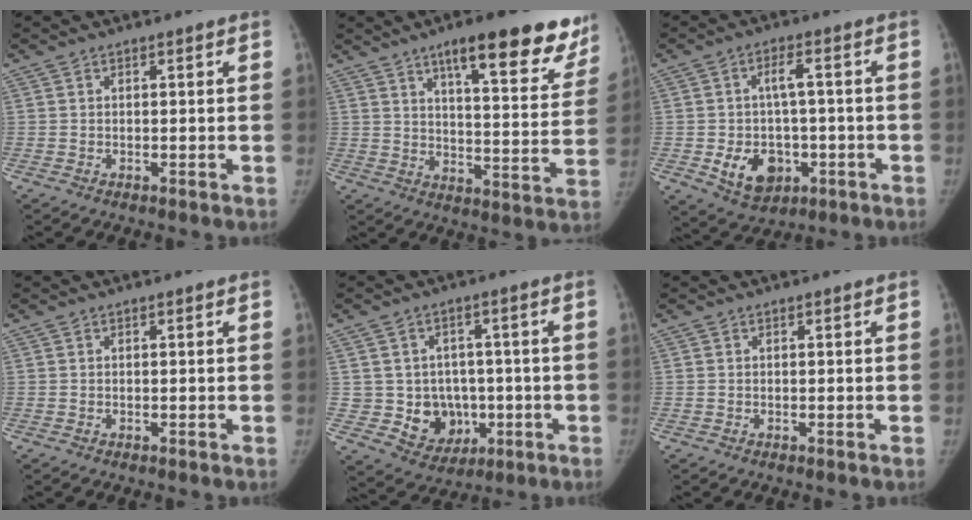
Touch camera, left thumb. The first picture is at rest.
{"total": 20.4, "force": [13.6, 5.8, 14.1], "torque": [-0.139, -0.057, 0.182]}
{"total": 10.4, "force": [-2.7, 7.1, 7.0], "torque": [-0.091, 0.014, -0.033]}
{"total": 0.0}
{"total": 9.4, "force": [-1.1, 8.5, 4.0], "torque": [-0.016, 0.009, 0.004]}
{"total": 0.0}